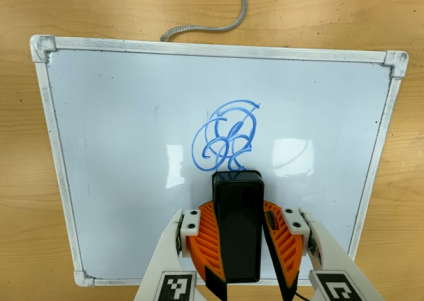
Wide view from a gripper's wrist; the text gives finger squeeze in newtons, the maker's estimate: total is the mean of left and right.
{"total": 10.9, "left": 10.3, "right": 11.5}